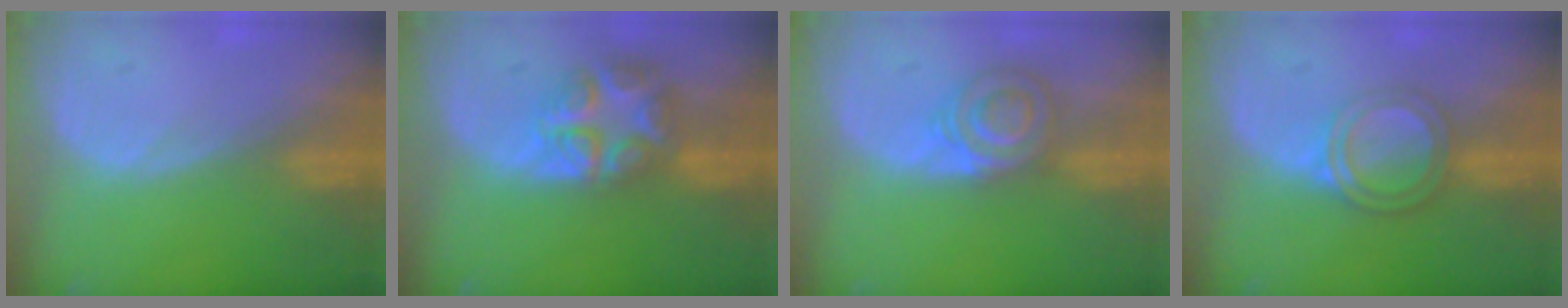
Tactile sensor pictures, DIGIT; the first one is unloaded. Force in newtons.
{"total": 8.1, "press": 7.0, "slide": 4.0}
{"total": 5.7, "press": 5.6, "slide": 1.0}
{"total": 5.1, "press": 4.7, "slide": 2.1}